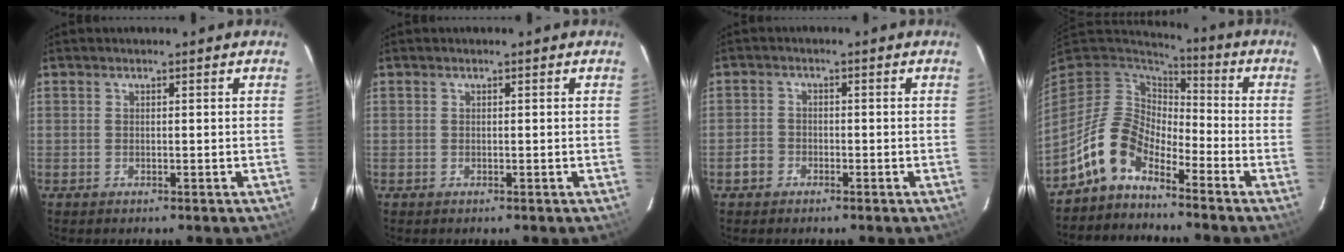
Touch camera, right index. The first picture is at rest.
{"total": 0.0}
{"total": 2.7, "force": [-1.6, 2.2, 0.3], "torque": [-0.009, 0.009, -0.031]}
{"total": 10.5, "force": [-7.2, 5.0, 5.6], "torque": [-0.114, 0.017, -0.152]}